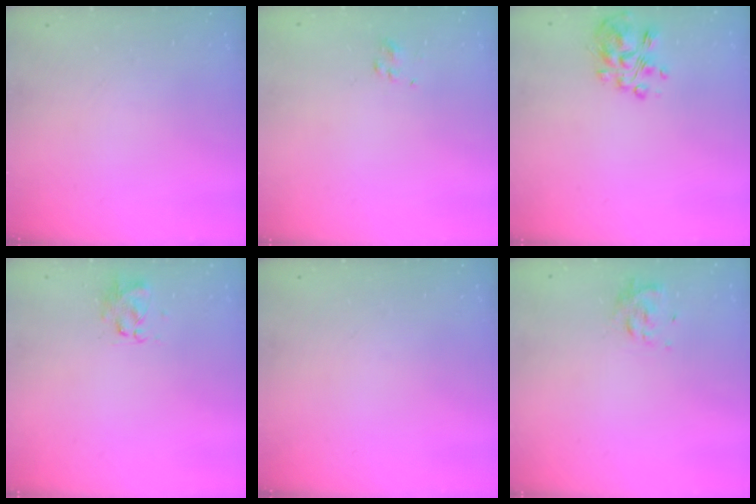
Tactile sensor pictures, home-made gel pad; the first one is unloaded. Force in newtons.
{"total": 2.3, "press": 2.1, "slide": 1.1}
{"total": 7.6, "press": 7.4, "slide": 1.7}
{"total": 3.6, "press": 3.6, "slide": 0.6}
{"total": 0.0}
{"total": 3.8, "press": 3.7, "slide": 0.9}